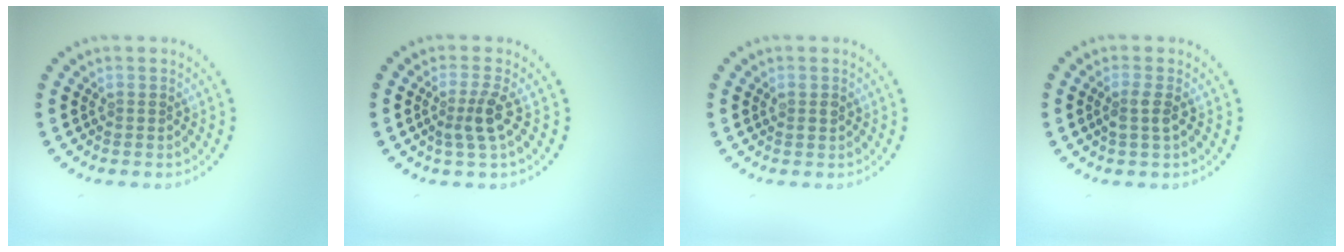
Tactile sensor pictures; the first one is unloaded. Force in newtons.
{"total": 2.3, "press": 1.7, "slide": 1.5}
{"total": 0.9, "press": 0.9, "slide": 0.2}
{"total": 1.6, "press": 1.3, "slide": 0.9}